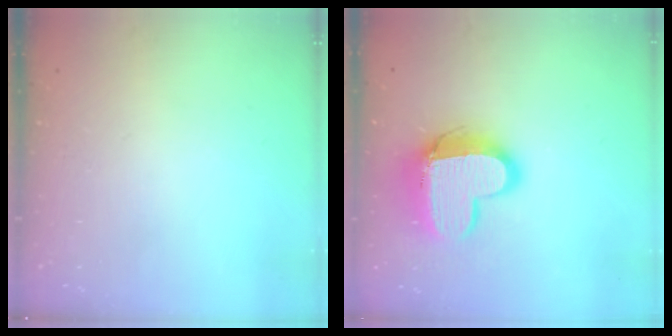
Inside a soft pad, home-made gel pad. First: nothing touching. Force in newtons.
{"total": 14.8, "press": 14.7, "slide": 1.2}